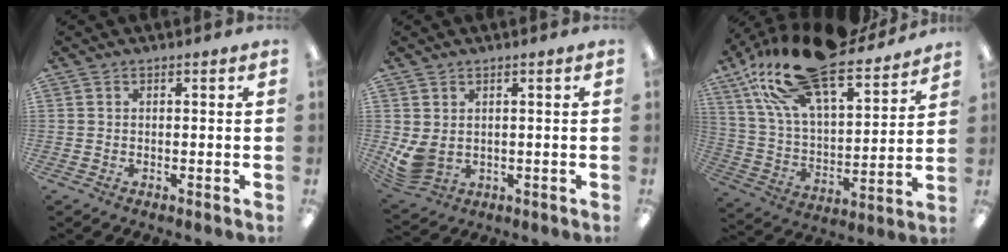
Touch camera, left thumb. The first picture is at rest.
{"total": 5.1, "force": [1.0, 3.5, 3.5], "torque": [-0.092, -0.008, 0.019]}
{"total": 24.7, "force": [19.1, 8.6, 13.0], "torque": [-0.231, -0.116, 0.330]}